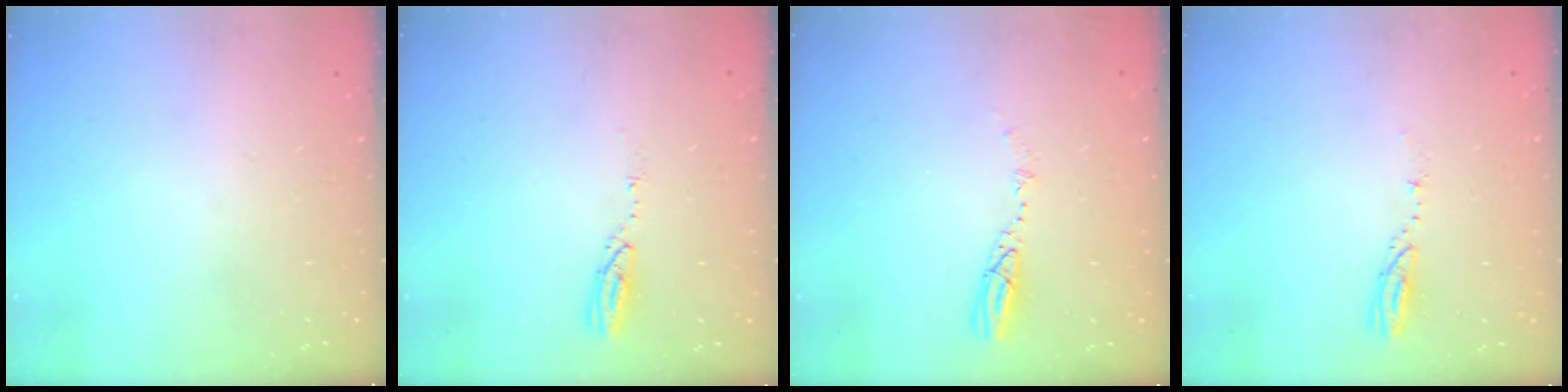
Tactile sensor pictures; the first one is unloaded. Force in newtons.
{"total": 3.6, "press": 3.6, "slide": 0.3}
{"total": 5.5, "press": 5.4, "slide": 0.5}
{"total": 3.2, "press": 3.1, "slide": 0.4}